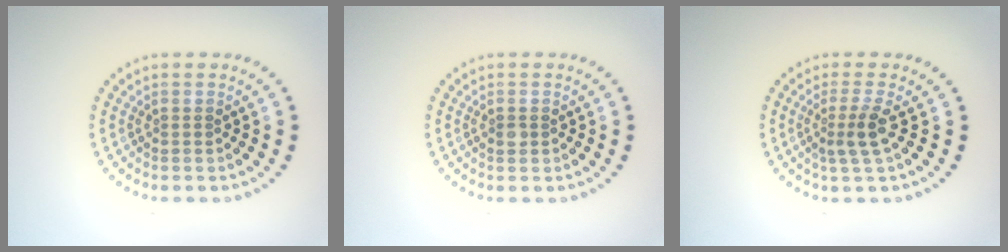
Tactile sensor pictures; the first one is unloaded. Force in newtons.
{"total": 1.0, "press": 1.0, "slide": 0.2}
{"total": 2.3, "press": 1.7, "slide": 1.5}